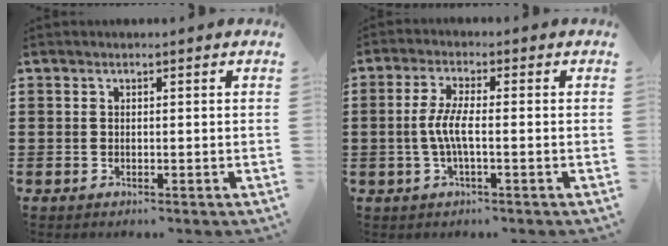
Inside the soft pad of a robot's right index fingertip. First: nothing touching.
{"total": 4.6, "force": [-0.9, 0.7, 4.4], "torque": [-0.109, -0.010, -0.028]}